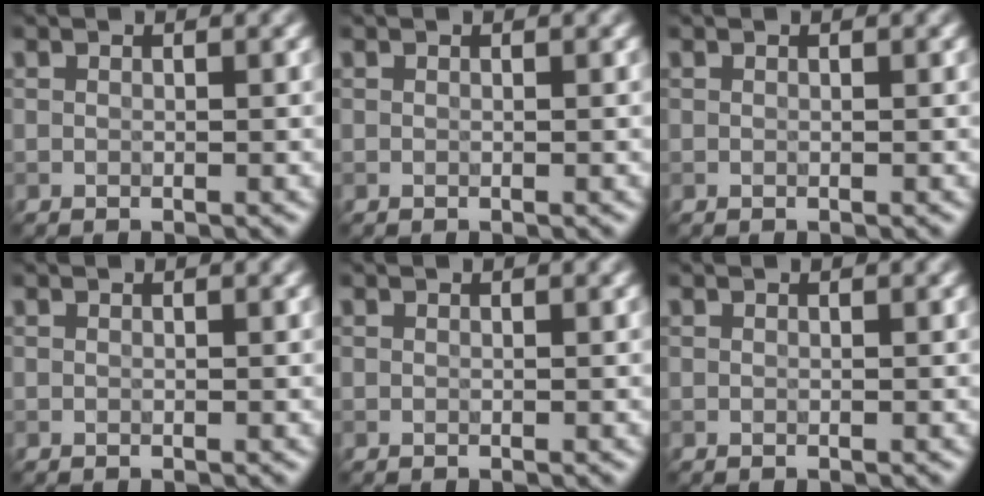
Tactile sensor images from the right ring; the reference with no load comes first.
{"total": 0.0}
{"total": 0.0}
{"total": 0.0}
{"total": 0.0}
{"total": 0.0}